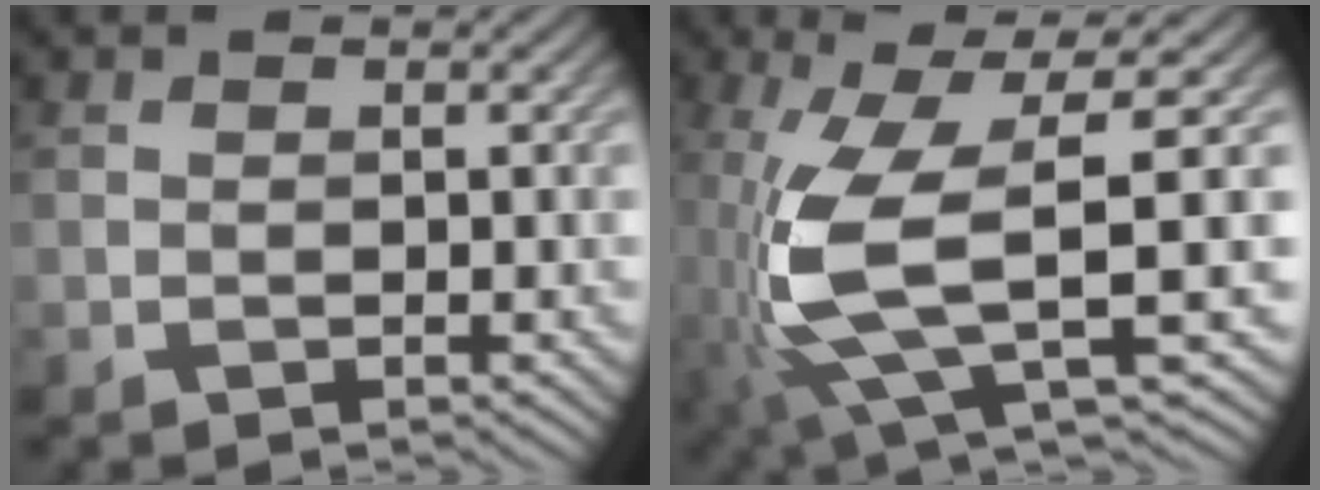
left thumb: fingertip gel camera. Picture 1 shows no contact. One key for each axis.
{"total": 10.9, "fx": -1.3, "fy": 2.7, "fz": 10.5, "tx": -0.224, "ty": -0.003, "tz": -0.026}